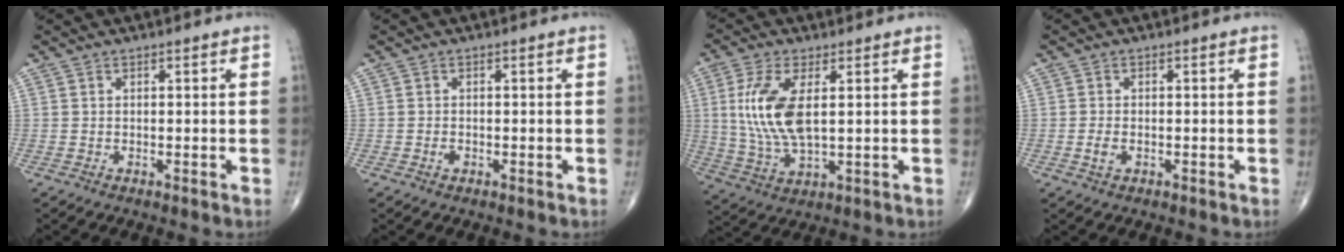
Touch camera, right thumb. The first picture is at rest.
{"total": 0.8, "force": [-0.4, 0.5, 0.5], "torque": [-0.010, 0.001, -0.006]}
{"total": 11.8, "force": [2.1, 5.0, 10.4], "torque": [-0.232, -0.010, 0.048]}
{"total": 1.9, "force": [-0.5, 1.1, 1.4], "torque": [-0.032, 0.001, -0.010]}